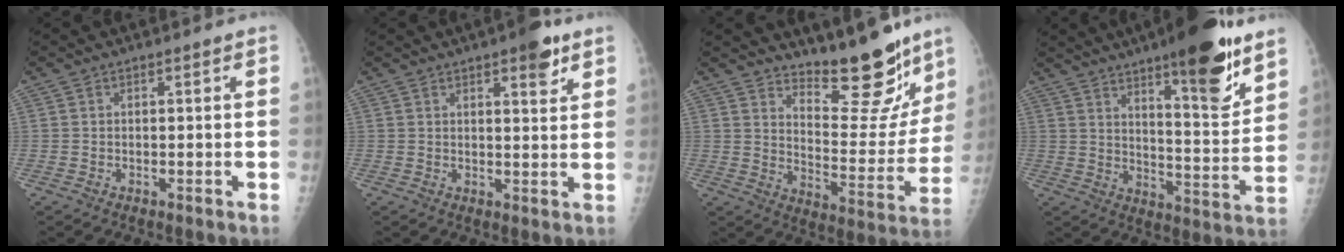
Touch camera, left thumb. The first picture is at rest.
{"total": 5.5, "force": [3.3, 1.8, 4.0], "torque": [-0.041, -0.015, 0.040]}
{"total": 16.6, "force": [13.9, 5.0, 7.7], "torque": [-0.058, -0.123, 0.202]}
{"total": 18.6, "force": [11.8, 4.4, 13.7], "torque": [-0.167, -0.077, 0.178]}